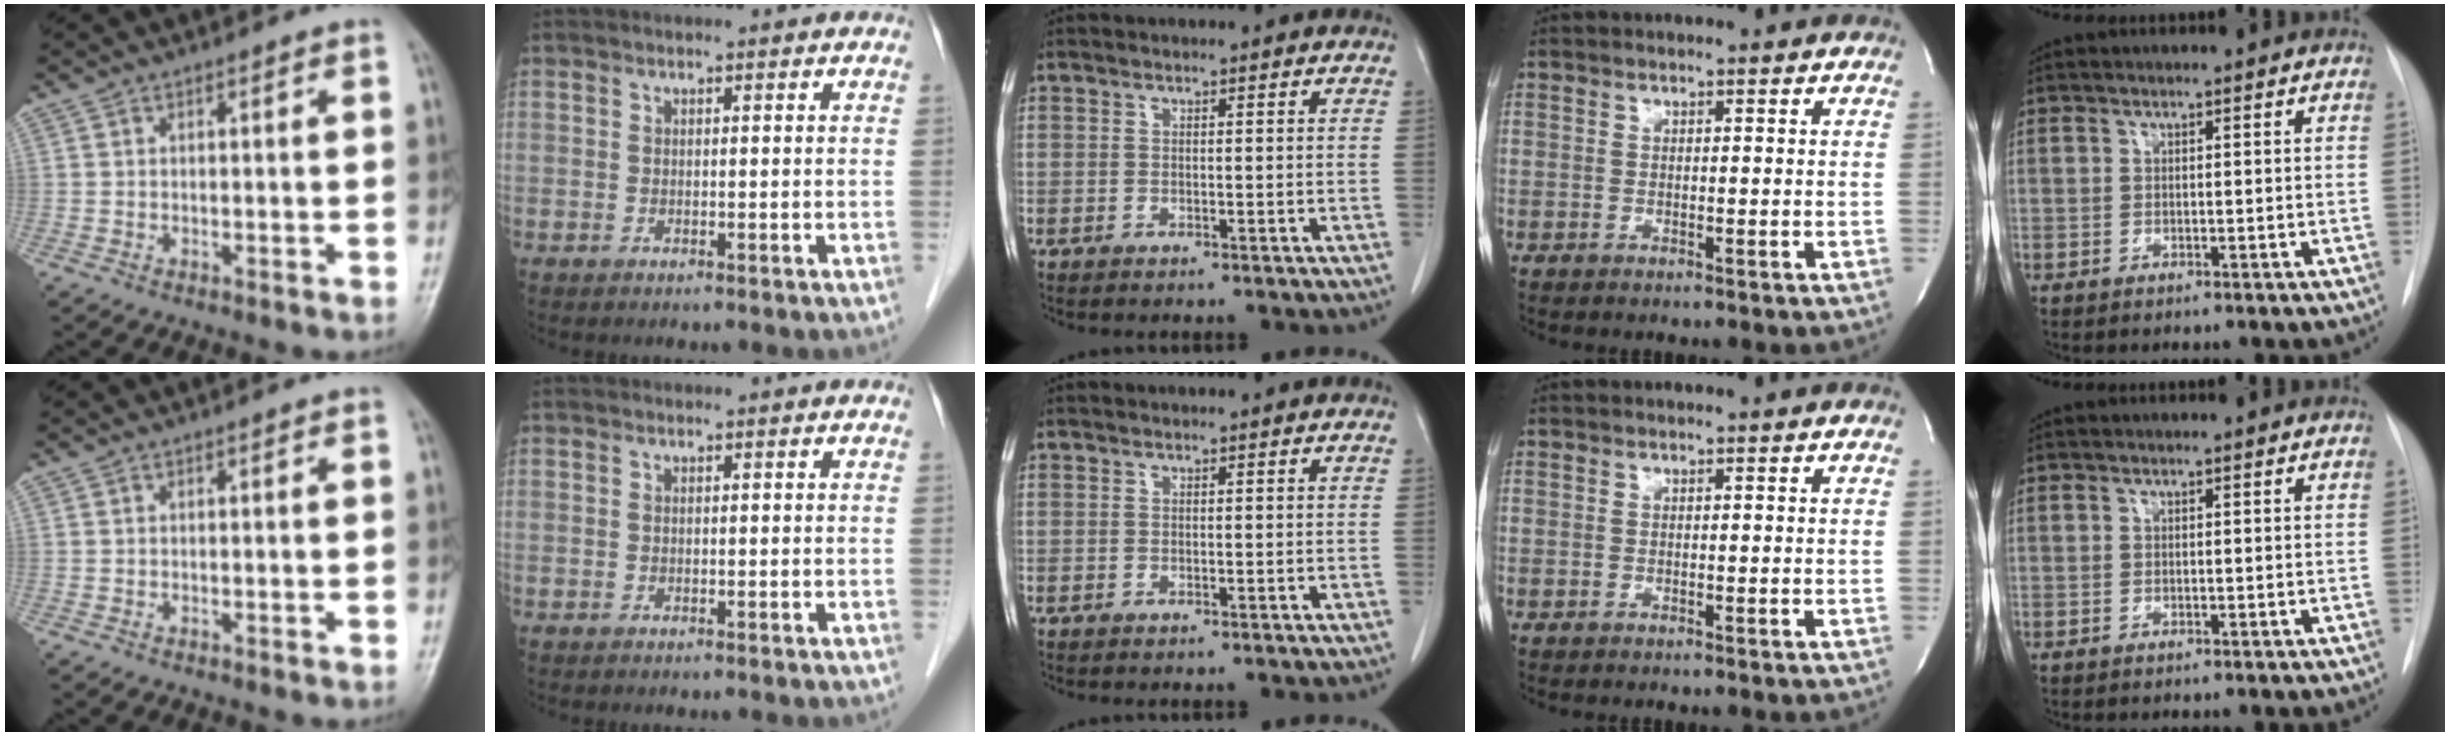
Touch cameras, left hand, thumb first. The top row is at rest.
{}